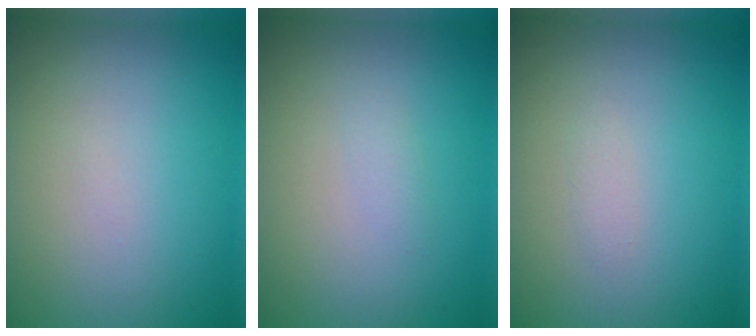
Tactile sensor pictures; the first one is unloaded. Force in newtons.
{"total": 0.7, "press": 0.7, "slide": 0.0}
{"total": 0.6, "press": 0.6, "slide": 0.0}